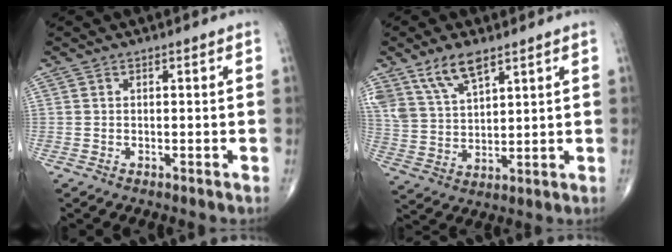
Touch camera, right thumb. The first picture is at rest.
{"total": 9.4, "force": [6.3, 3.9, 5.7], "torque": [-0.104, -0.024, 0.131]}